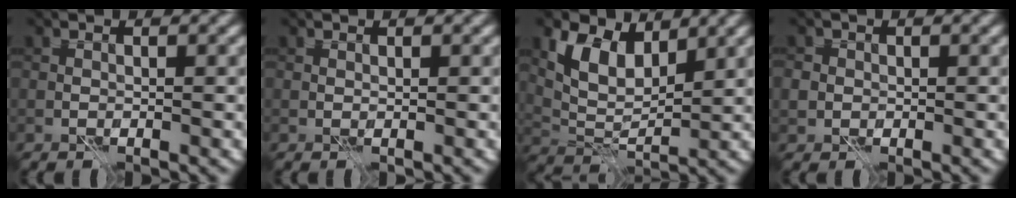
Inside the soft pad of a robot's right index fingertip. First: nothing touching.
{"total": 0.0}
{"total": 5.8, "force": [3.1, 3.2, 3.8], "torque": [-0.080, -0.006, 0.058]}
{"total": 1.7, "force": [0.0, 1.6, 0.4], "torque": [-0.006, 0.000, 0.002]}